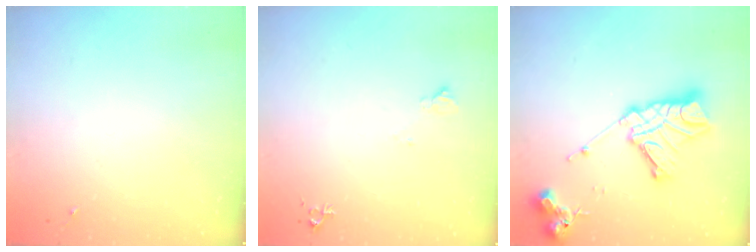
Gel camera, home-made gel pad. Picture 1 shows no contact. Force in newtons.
{"total": 5.2, "press": 5.1, "slide": 1.1}
{"total": 19.3, "press": 19.2, "slide": 1.8}